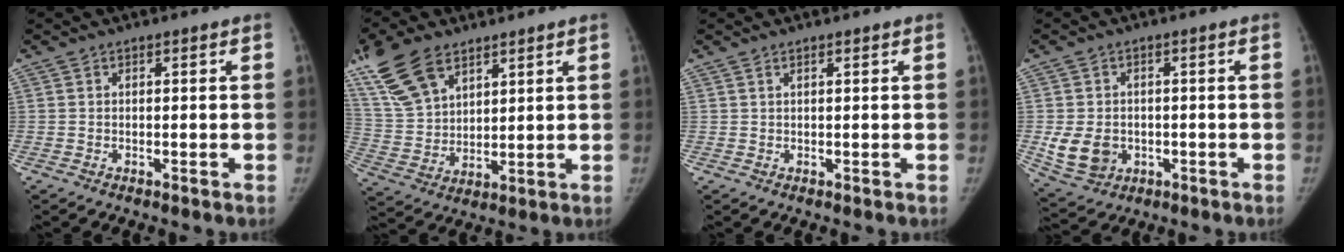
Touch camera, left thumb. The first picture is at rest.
{"total": 14.2, "force": [9.1, 7.7, 7.8], "torque": [-0.141, -0.025, 0.185]}
{"total": 0.6, "force": [0.4, 0.1, 0.3], "torque": [-0.009, 0.001, 0.008]}
{"total": 7.9, "force": [-1.4, 6.4, 4.4], "torque": [-0.067, -0.003, -0.010]}